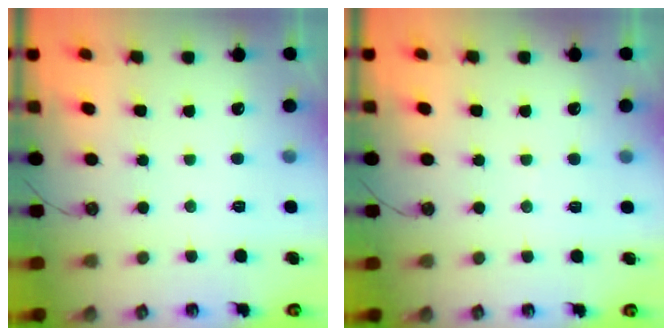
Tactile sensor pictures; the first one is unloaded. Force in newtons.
{"total": 4.5, "press": 4.5, "slide": 0.4}